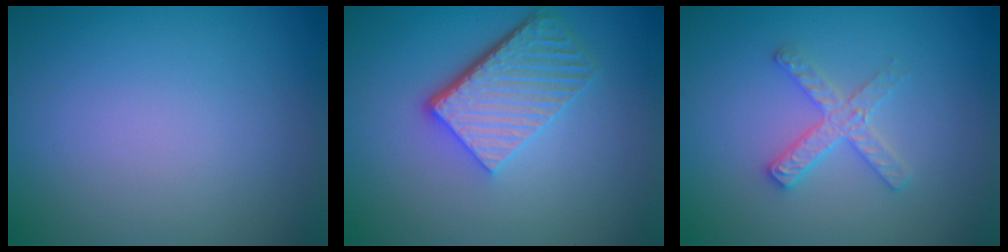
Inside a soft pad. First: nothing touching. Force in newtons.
{"total": 5.7, "press": 3.9, "slide": 4.1}
{"total": 2.6, "press": 2.5, "slide": 0.4}